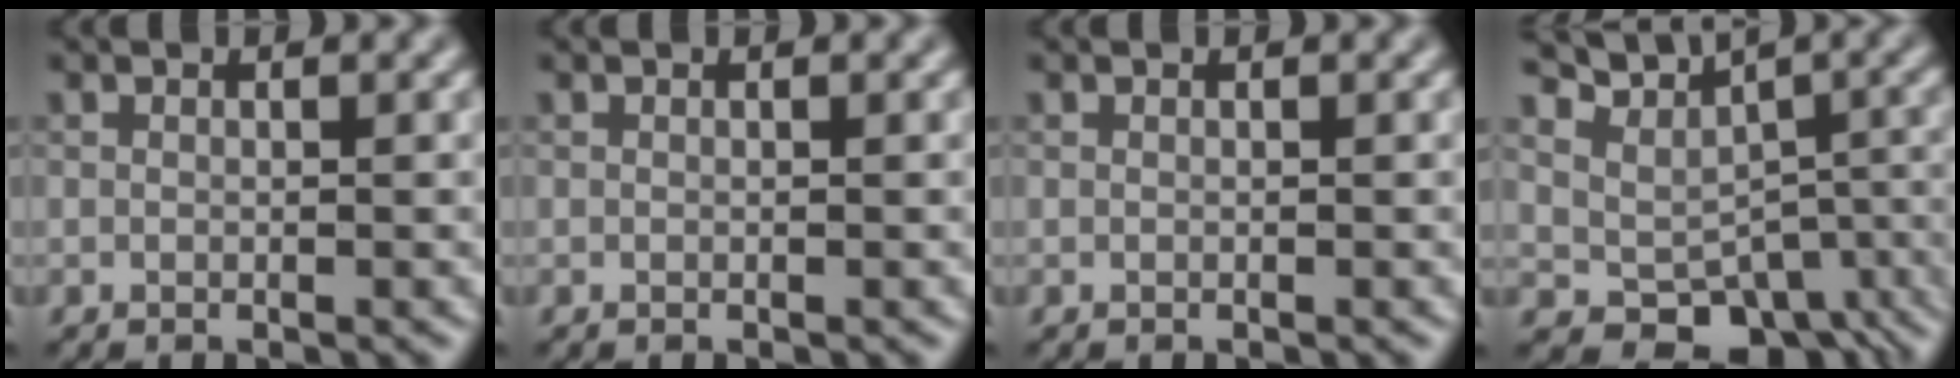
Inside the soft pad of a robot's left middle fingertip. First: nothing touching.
{"total": 0.0}
{"total": 0.0}
{"total": 5.5, "force": [0.7, 4.5, 3.2], "torque": [-0.029, -0.029, 0.028]}